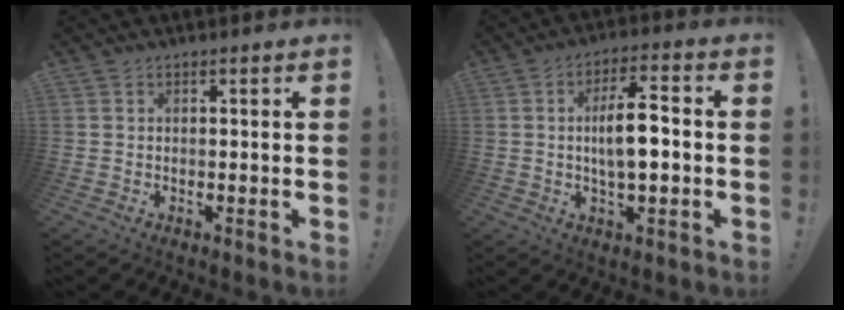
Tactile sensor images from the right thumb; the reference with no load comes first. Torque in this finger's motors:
{"motor_torque": [-0.10, 0.38, 0.48, 0.28, 0.27]}